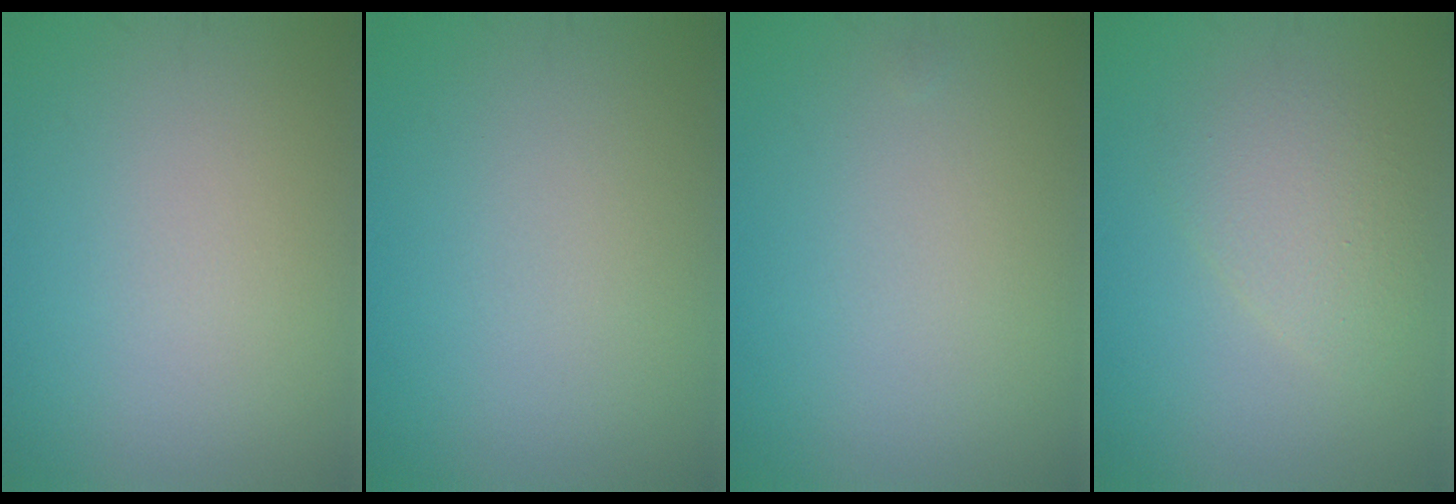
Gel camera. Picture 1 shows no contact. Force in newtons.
{"total": 0.0}
{"total": 0.0}
{"total": 3.0, "press": 3.0, "slide": 0.2}